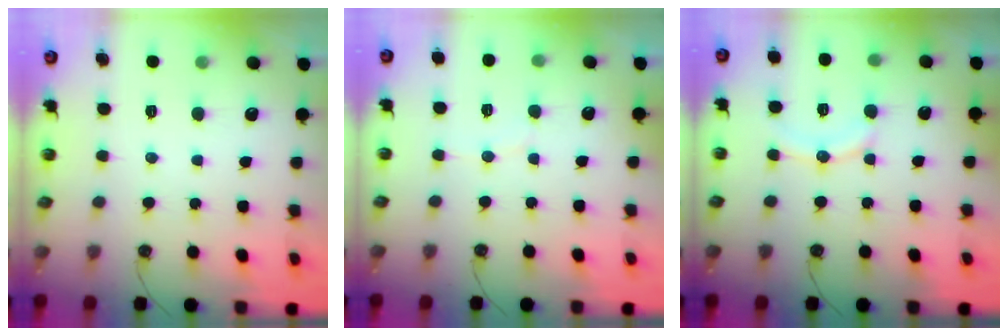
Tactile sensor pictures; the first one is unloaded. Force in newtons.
{"total": 3.0, "press": 3.0, "slide": 0.2}
{"total": 9.2, "press": 9.0, "slide": 2.3}